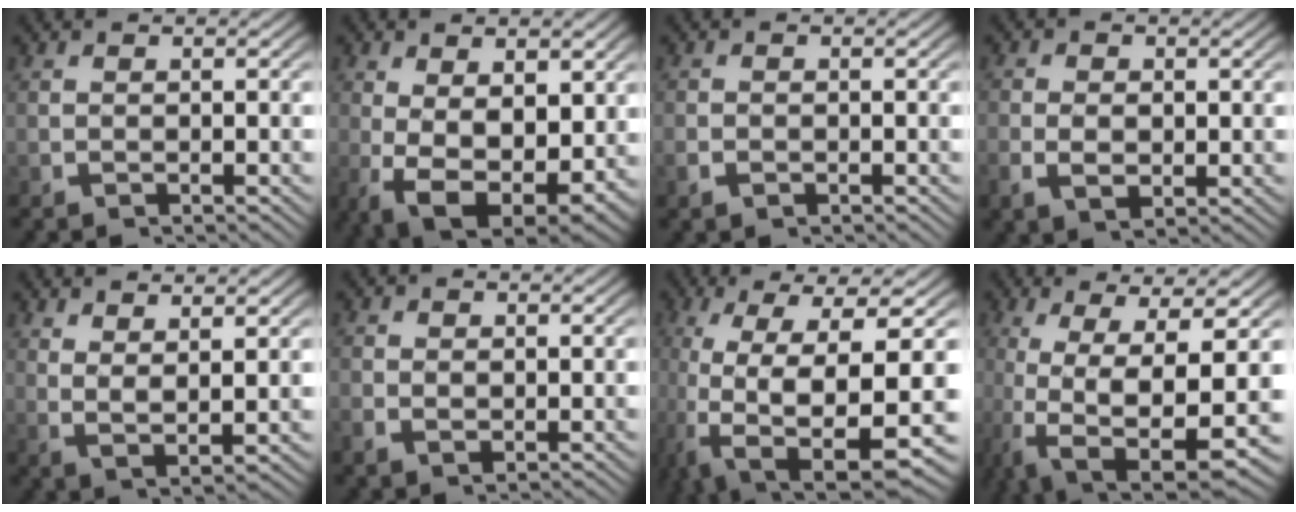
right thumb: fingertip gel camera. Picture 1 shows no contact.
{"total": 10.6, "force": [-3.7, 6.7, 7.3], "torque": [-0.162, -0.066, -0.029]}
{"total": 1.0, "force": [-0.5, 0.7, 0.5], "torque": [-0.014, -0.003, -0.009]}
{"total": 2.8, "force": [-0.2, 2.0, 1.8], "torque": [-0.042, -0.016, 0.007]}
{"total": 4.0, "force": [2.0, 1.9, 3.0], "torque": [-0.065, -0.012, 0.045]}
{"total": 1.5, "force": [0.1, 1.2, 0.9], "torque": [-0.026, -0.012, 0.011]}
{"total": 15.9, "force": [-3.5, 8.4, 13.0], "torque": [-0.247, -0.059, -0.017]}
{"total": 12.0, "force": [-2.2, 5.7, 10.4], "torque": [-0.201, -0.049, -0.001]}